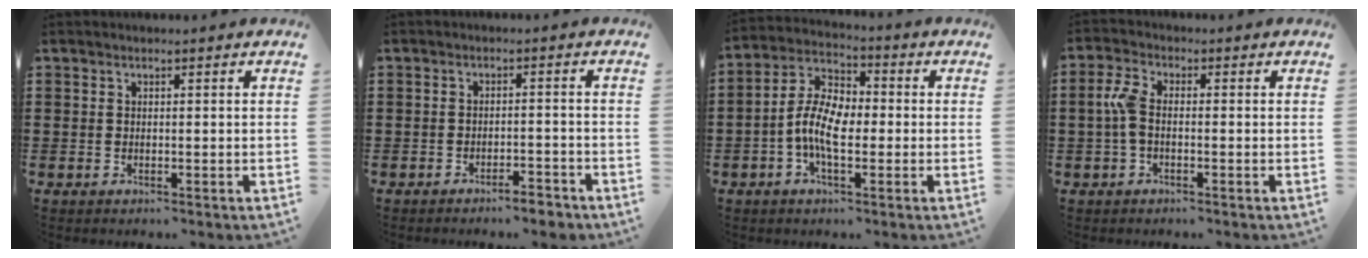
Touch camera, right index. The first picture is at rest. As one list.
[{"total": 3.0, "force": [-2.8, 0.2, 1.1], "torque": [-0.020, 0.000, -0.056]}, {"total": 8.3, "force": [-1.8, 4.1, 7.0], "torque": [-0.164, 0.000, -0.042]}, {"total": 4.2, "force": [-0.4, 2.0, 3.7], "torque": [-0.099, -0.002, -0.015]}]